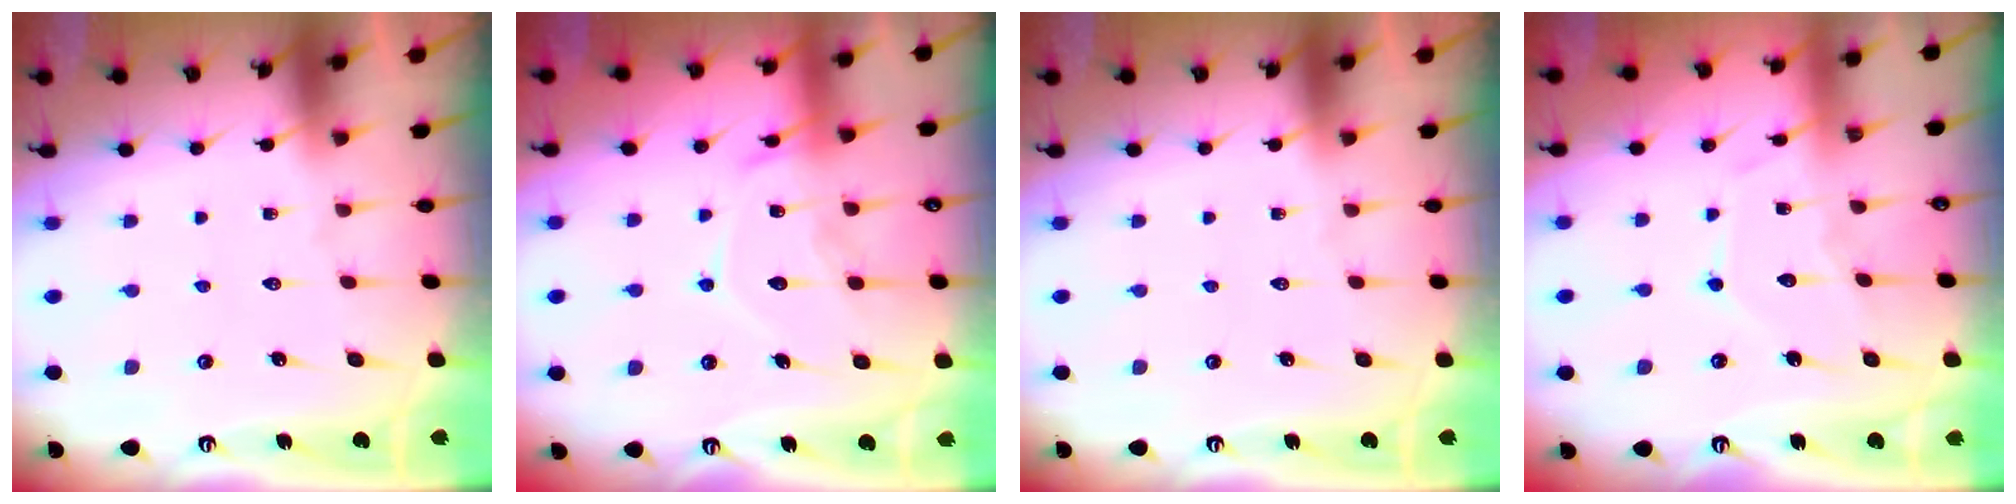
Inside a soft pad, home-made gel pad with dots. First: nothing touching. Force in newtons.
{"total": 13.4, "press": 13.4, "slide": 1.2}
{"total": 0.0}
{"total": 9.3, "press": 9.3, "slide": 0.9}